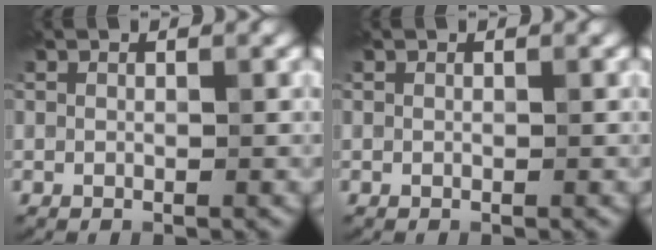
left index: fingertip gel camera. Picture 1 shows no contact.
{"total": 0.0}